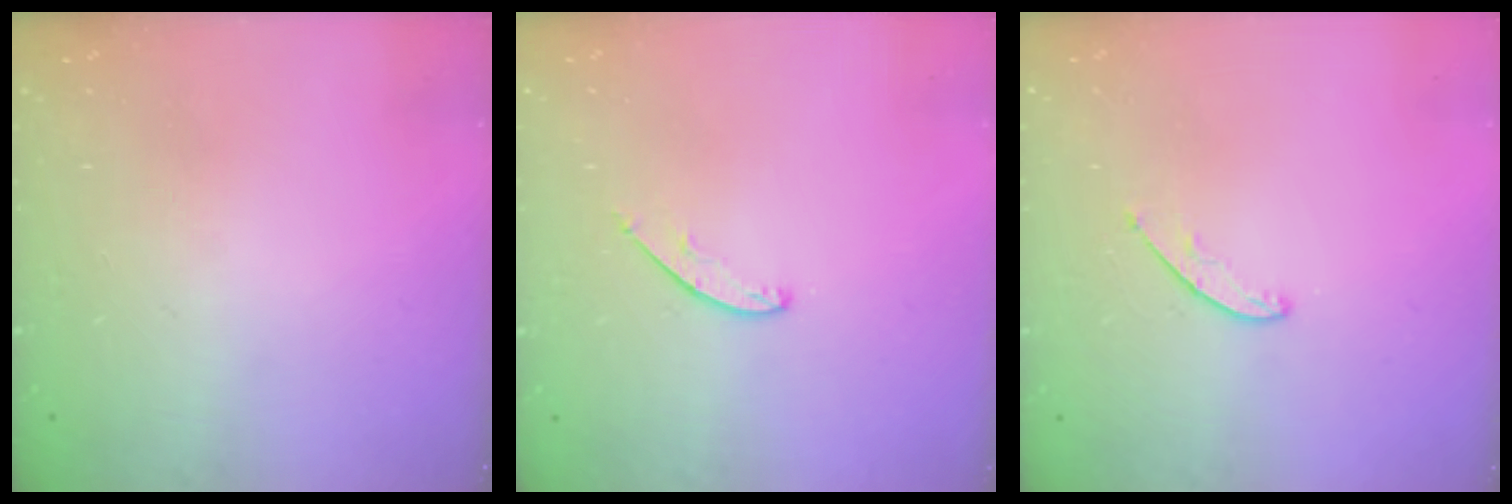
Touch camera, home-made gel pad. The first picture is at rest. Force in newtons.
{"total": 5.9, "press": 5.9, "slide": 0.6}
{"total": 3.8, "press": 3.8, "slide": 0.3}